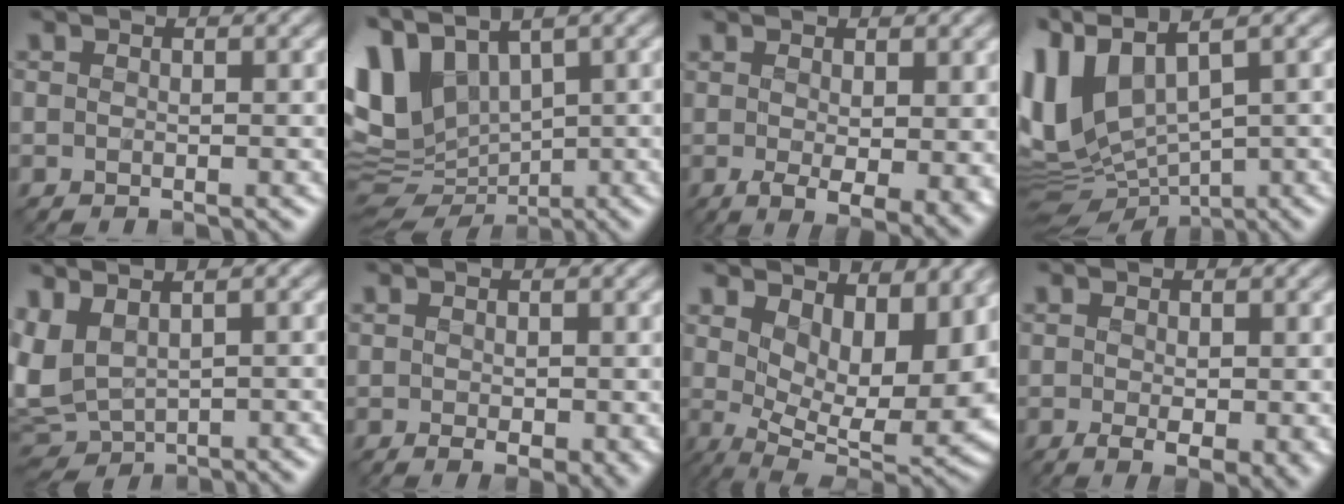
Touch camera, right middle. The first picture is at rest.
{"total": 9.1, "force": [1.3, 6.2, 6.5], "torque": [-0.159, 0.003, 0.032]}
{"total": 5.2, "force": [-0.2, 1.7, 4.9], "torque": [-0.079, -0.018, 0.005]}
{"total": 8.9, "force": [2.2, 4.9, 7.0], "torque": [-0.173, -0.003, 0.054]}
{"total": 4.1, "force": [1.6, 2.4, 3.0], "torque": [-0.082, 0.007, 0.033]}
{"total": 2.3, "force": [0.2, 1.0, 2.0], "torque": [-0.035, -0.004, 0.010]}
{"total": 13.6, "force": [3.9, 6.9, 11.1], "torque": [-0.137, -0.007, 0.090]}
{"total": 3.5, "force": [-0.2, 1.3, 3.3], "torque": [-0.051, -0.010, 0.003]}